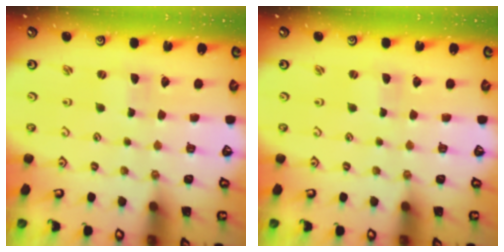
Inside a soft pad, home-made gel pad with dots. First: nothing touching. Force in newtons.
{"total": 0.0}